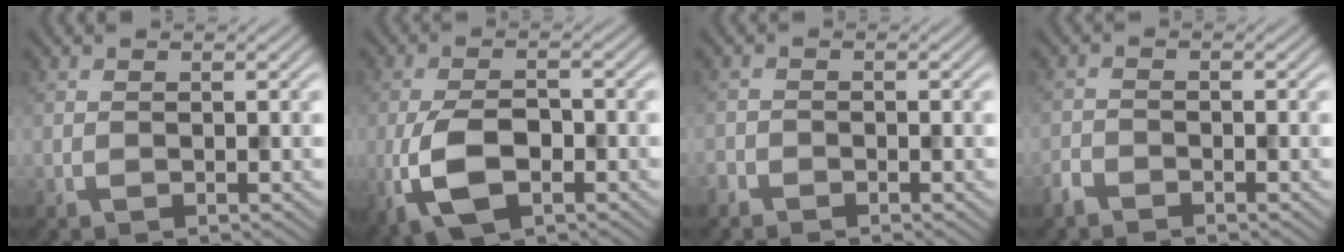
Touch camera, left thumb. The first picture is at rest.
{"total": 7.4, "force": [-2.7, 3.8, 5.7], "torque": [-0.131, -0.011, -0.055]}
{"total": 1.2, "force": [-1.1, 0.5, 0.1], "torque": [-0.002, -0.001, -0.026]}
{"total": 1.8, "force": [-1.6, 0.6, 0.6], "torque": [-0.013, -0.002, -0.040]}